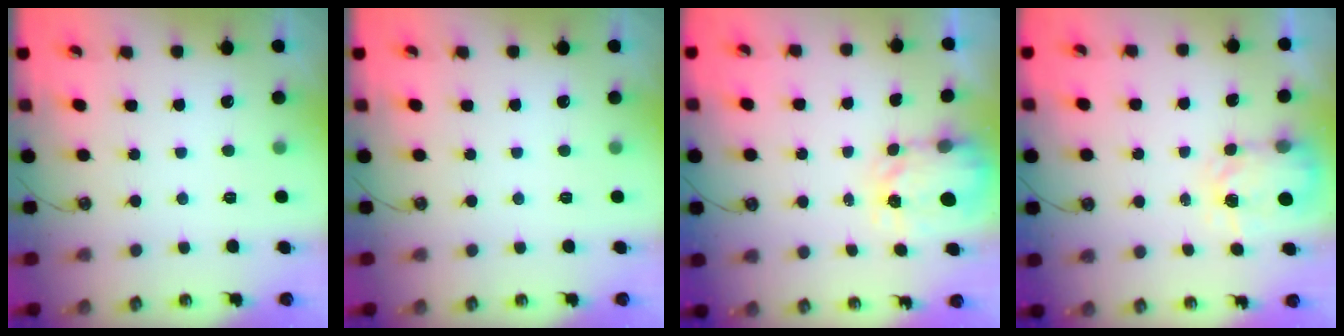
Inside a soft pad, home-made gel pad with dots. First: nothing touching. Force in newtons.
{"total": 0.0}
{"total": 3.4, "press": 3.4, "slide": 0.4}
{"total": 4.5, "press": 4.5, "slide": 0.4}